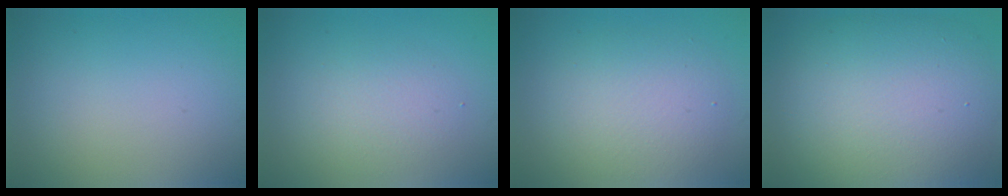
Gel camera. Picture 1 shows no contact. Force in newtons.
{"total": 2.7, "press": 2.7, "slide": 0.2}
{"total": 4.8, "press": 4.8, "slide": 0.5}
{"total": 11.9, "press": 11.9, "slide": 0.5}